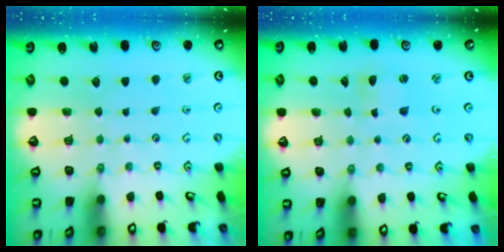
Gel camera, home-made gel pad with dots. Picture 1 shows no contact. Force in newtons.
{"total": 2.6, "press": 2.5, "slide": 0.4}